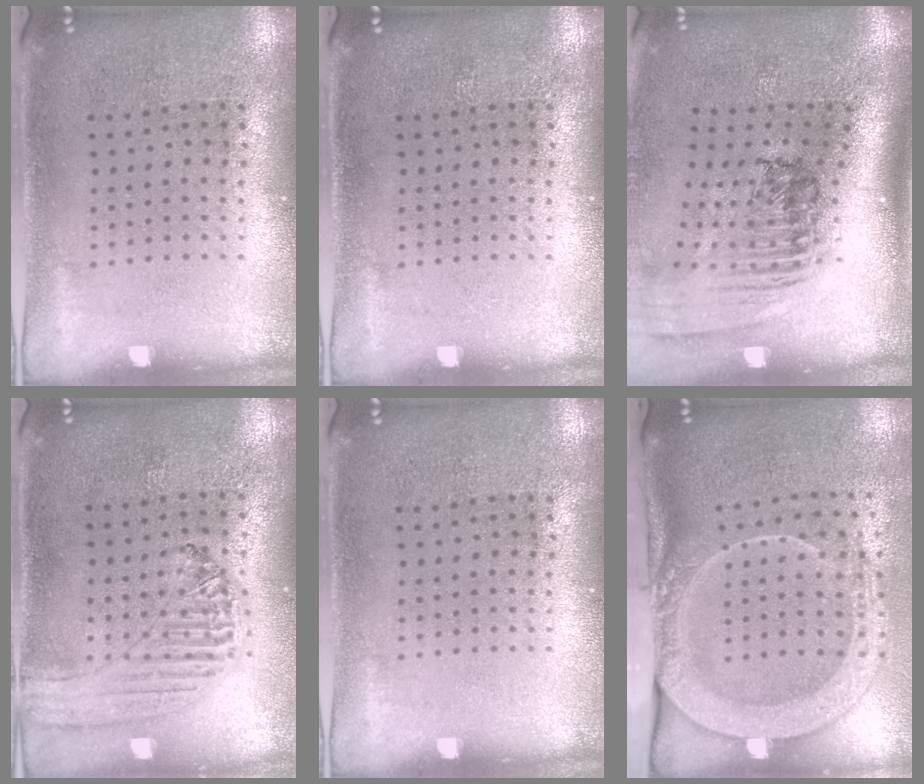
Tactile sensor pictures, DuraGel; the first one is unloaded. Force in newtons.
{"total": 0.0}
{"total": 2.4, "press": 1.6, "slide": 1.7}
{"total": 0.8, "press": 0.8, "slide": 0.1}
{"total": 0.0}
{"total": 2.8, "press": 2.2, "slide": 1.8}